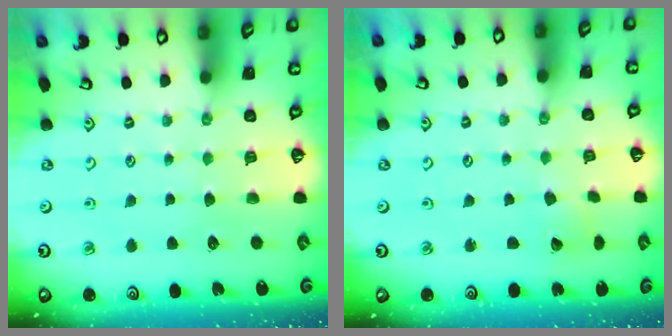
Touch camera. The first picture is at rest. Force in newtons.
{"total": 2.7, "press": 2.7, "slide": 0.3}